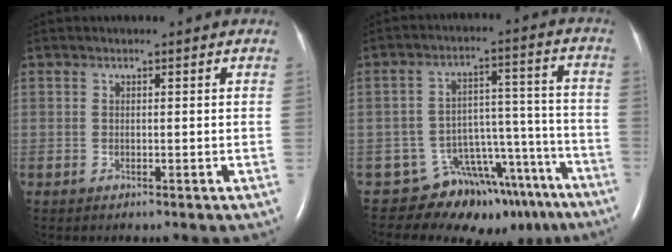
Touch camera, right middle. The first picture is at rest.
{"total": 14.0, "force": [-11.6, 7.1, 3.2], "torque": [-0.011, 0.074, -0.155]}